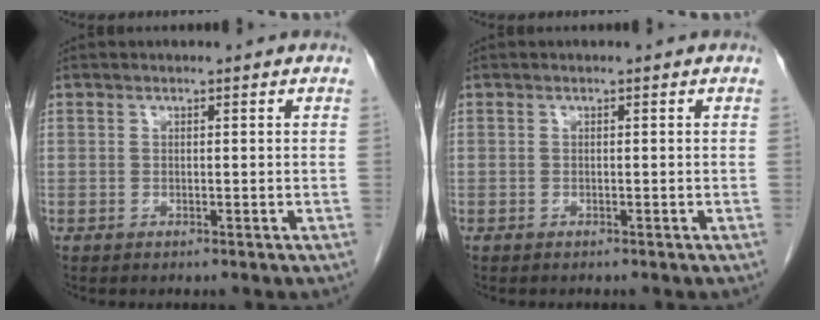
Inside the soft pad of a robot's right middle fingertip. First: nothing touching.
{"total": 0.0}